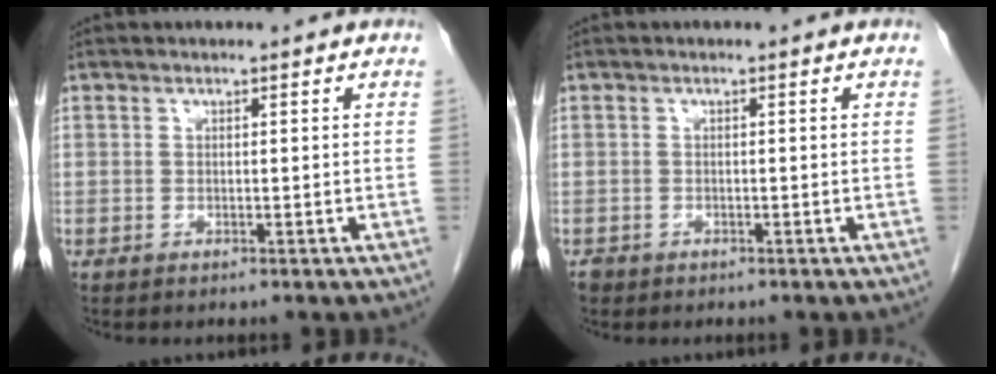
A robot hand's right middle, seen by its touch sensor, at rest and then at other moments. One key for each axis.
{"total": 0.9, "fx": -0.7, "fy": 0.6, "fz": 0.1, "tx": -0.007, "ty": 0.002, "tz": -0.012}